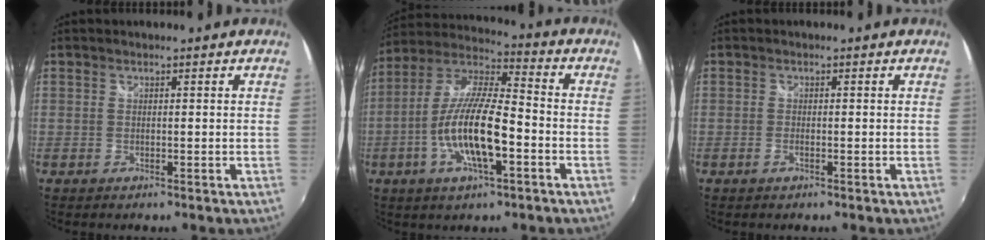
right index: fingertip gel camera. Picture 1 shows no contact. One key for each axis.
{"total": 15.2, "fx": -4.8, "fy": 4.1, "fz": 13.8, "tx": -0.276, "ty": -0.005, "tz": -0.094}
{"total": 1.0, "fx": -0.6, "fy": 0.4, "fz": 0.7, "tx": -0.015, "ty": -0.002, "tz": -0.011}